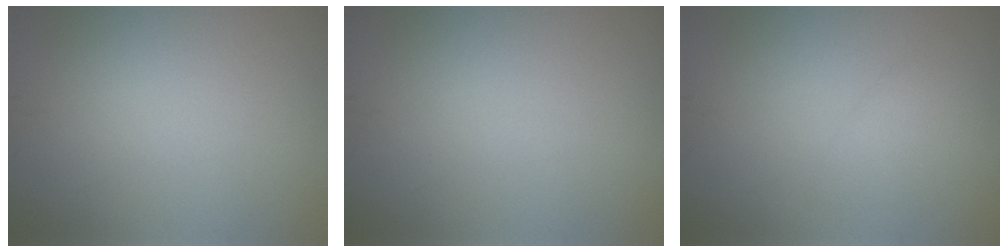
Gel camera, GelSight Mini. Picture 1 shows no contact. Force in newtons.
{"total": 0.0}
{"total": 1.3, "press": 1.3, "slide": 0.1}